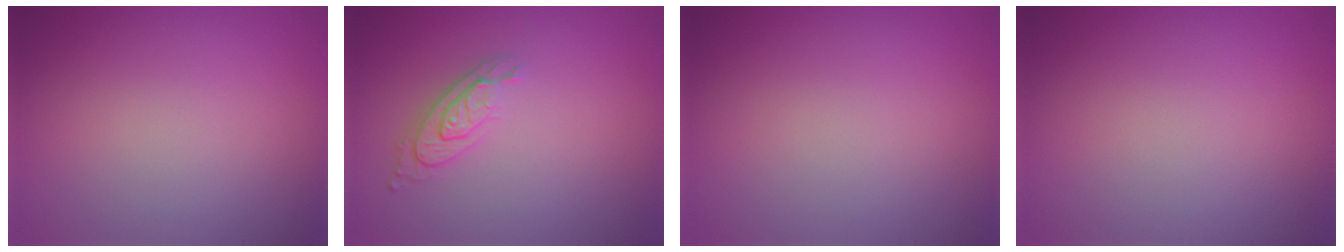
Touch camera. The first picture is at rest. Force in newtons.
{"total": 2.9, "press": 2.2, "slide": 1.9}
{"total": 0.0}
{"total": 0.0}